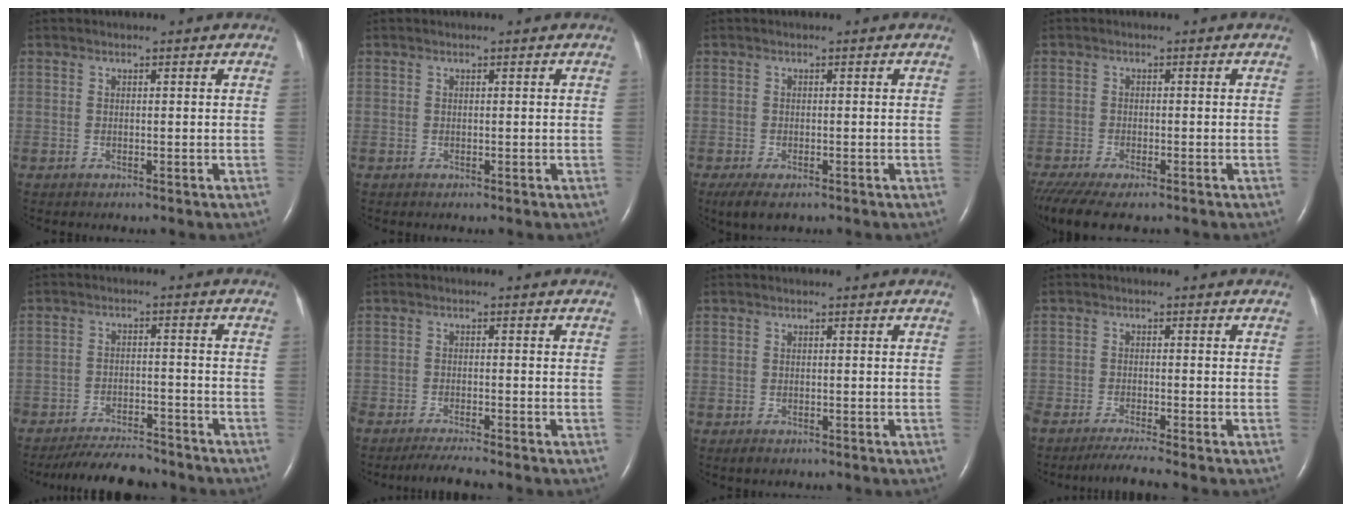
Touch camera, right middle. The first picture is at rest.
{"total": 0.0}
{"total": 3.6, "force": [-2.3, 1.3, 2.4], "torque": [-0.049, -0.010, -0.035]}
{"total": 9.6, "force": [-7.6, 2.5, 5.3], "torque": [-0.094, -0.015, -0.119]}
{"total": 9.7, "force": [-8.9, 2.1, 3.1], "torque": [-0.045, -0.008, -0.136]}
{"total": 4.4, "force": [-3.8, -0.5, 2.0], "torque": [-0.038, -0.015, -0.067]}
{"total": 1.2, "force": [-0.8, 0.6, 0.6], "torque": [-0.014, -0.001, -0.009]}
{"total": 4.9, "force": [-4.2, -0.9, 2.5], "torque": [-0.043, -0.017, -0.073]}